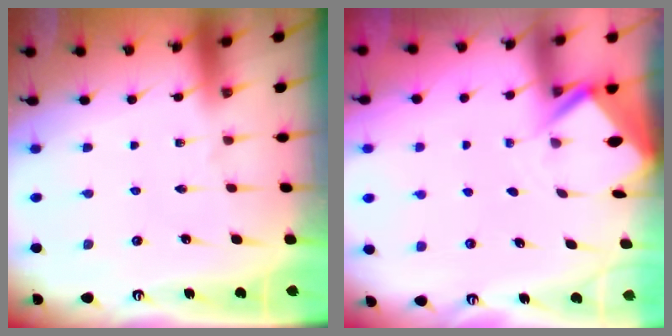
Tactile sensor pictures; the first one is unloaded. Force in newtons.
{"total": 3.0, "press": 3.0, "slide": 0.3}